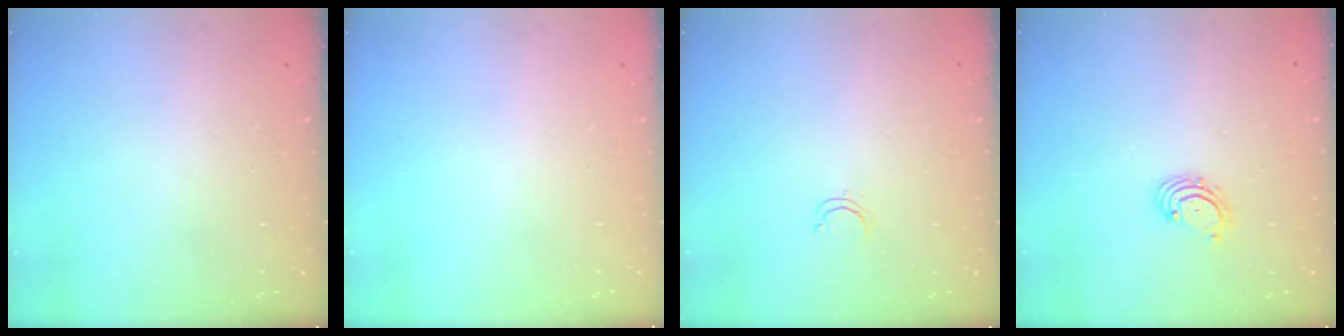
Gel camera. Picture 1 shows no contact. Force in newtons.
{"total": 0.0}
{"total": 2.4, "press": 2.4, "slide": 0.2}
{"total": 2.0, "press": 1.9, "slide": 0.6}